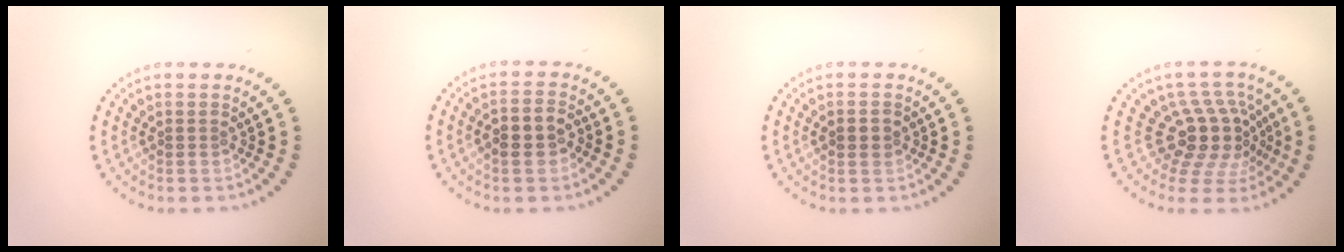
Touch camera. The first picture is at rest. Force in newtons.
{"total": 2.7, "press": 2.6, "slide": 0.7}
{"total": 1.1, "press": 1.1, "slide": 0.2}
{"total": 4.9, "press": 3.7, "slide": 3.3}